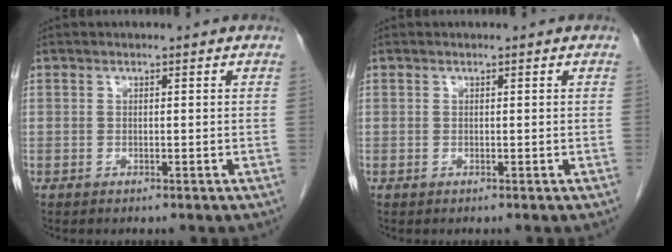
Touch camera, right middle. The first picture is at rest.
{"total": 0.0}